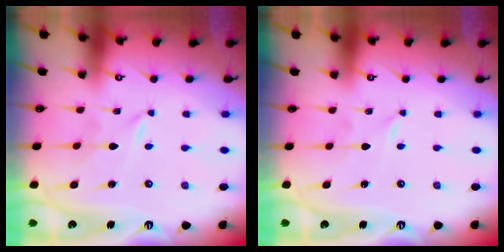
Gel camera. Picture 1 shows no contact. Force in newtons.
{"total": 0.0}